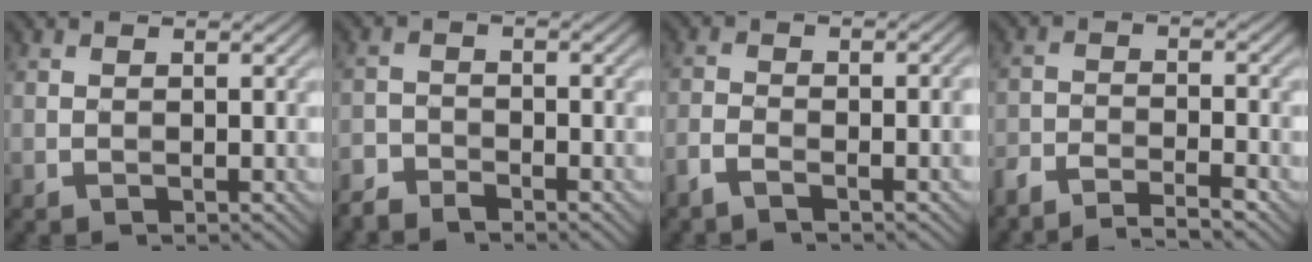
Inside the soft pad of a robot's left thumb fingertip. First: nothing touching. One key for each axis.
{"total": 3.3, "fx": -3.1, "fy": 0.7, "fz": 0.8, "tx": -0.015, "ty": -0.005, "tz": -0.069}
{"total": 4.4, "fx": -2.6, "fy": 1.0, "fz": 3.4, "tx": -0.066, "ty": -0.004, "tz": -0.061}
{"total": 5.8, "fx": -5.1, "fy": 0.9, "fz": 2.7, "tx": -0.049, "ty": -0.004, "tz": -0.096}